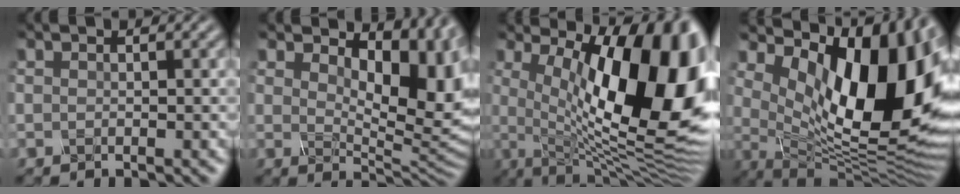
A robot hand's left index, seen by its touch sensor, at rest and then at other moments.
{"total": 9.8, "force": [3.8, 4.8, 7.6], "torque": [-0.119, -0.008, 0.061]}
{"total": 15.9, "force": [2.3, 5.9, 14.5], "torque": [-0.187, -0.002, 0.034]}
{"total": 15.4, "force": [3.9, 7.2, 13.0], "torque": [-0.191, -0.008, 0.070]}